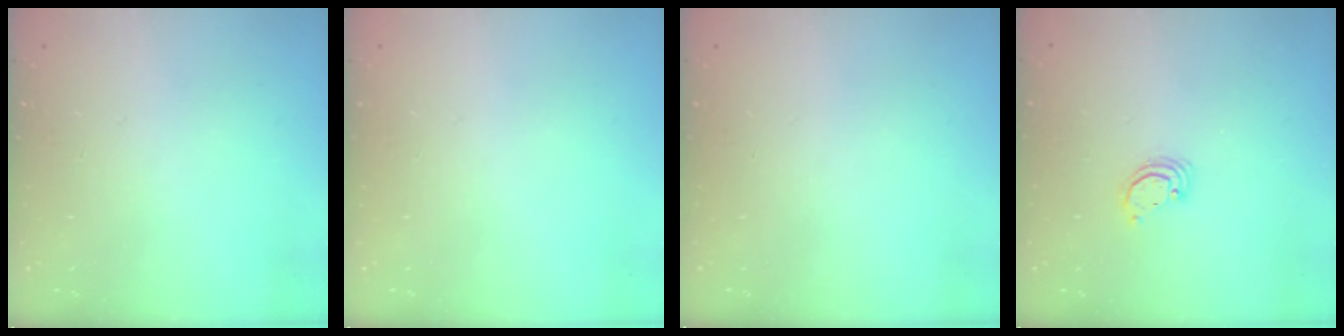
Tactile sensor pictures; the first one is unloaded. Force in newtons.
{"total": 0.0}
{"total": 0.0}
{"total": 2.6, "press": 2.6, "slide": 0.2}